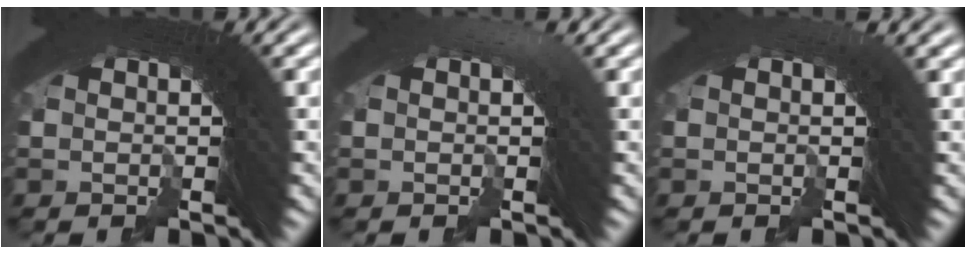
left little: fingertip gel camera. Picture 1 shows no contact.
{"total": 0.9, "force": [0.5, 0.5, 0.5], "torque": [0.002, 0.012, 0.000]}
{"total": 1.1, "force": [0.7, 0.4, 0.8], "torque": [-0.006, 0.010, 0.003]}